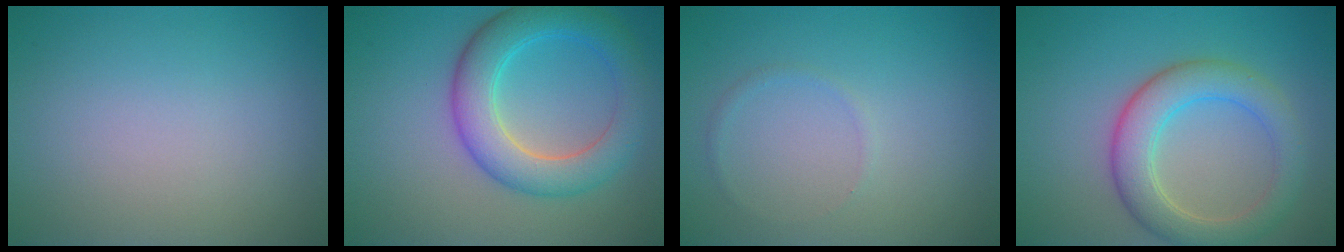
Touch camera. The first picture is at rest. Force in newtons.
{"total": 6.3, "press": 6.3, "slide": 0.2}
{"total": 0.6, "press": 0.6, "slide": 0.1}
{"total": 5.3, "press": 5.3, "slide": 0.4}